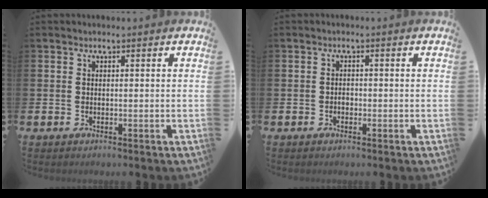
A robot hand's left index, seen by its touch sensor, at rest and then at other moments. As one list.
[{"total": 0.9, "force": [-0.5, 0.6, 0.5], "torque": [-0.008, 0.002, -0.010]}]